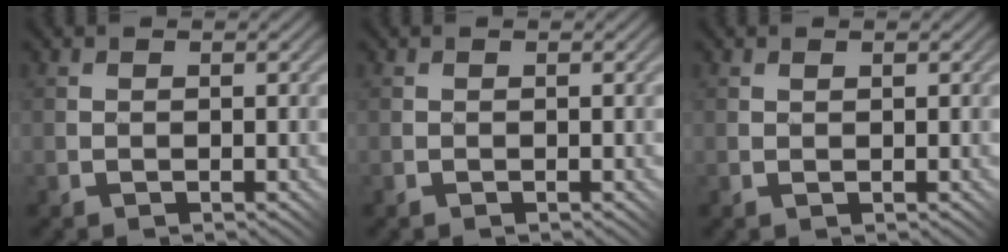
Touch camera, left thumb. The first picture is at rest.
{"total": 0.0}
{"total": 0.6, "force": [0.5, 0.0, 0.3], "torque": [-0.004, 0.003, 0.011]}